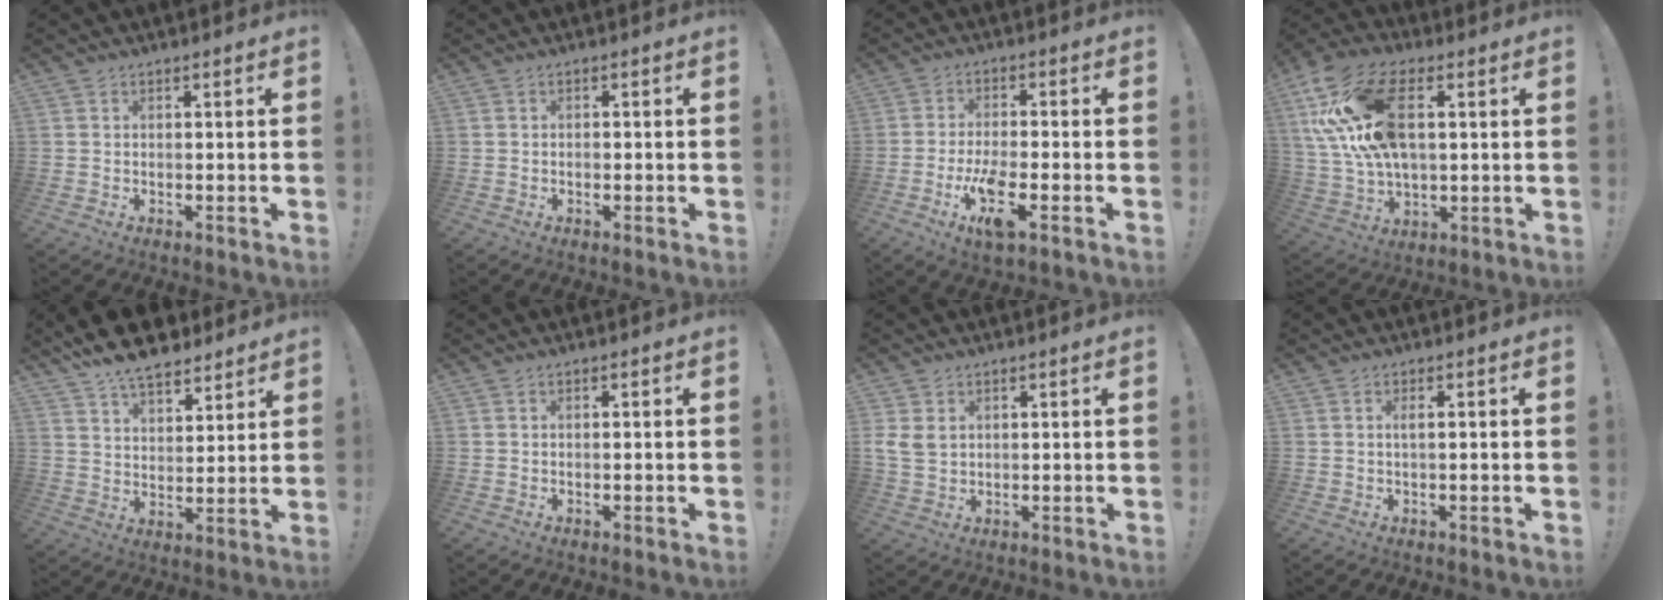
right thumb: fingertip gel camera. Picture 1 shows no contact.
{"total": 0.7, "force": [-0.6, 0.2, 0.3], "torque": [-0.004, 0.001, -0.010]}
{"total": 9.7, "force": [-4.1, 3.0, 8.2], "torque": [-0.154, 0.007, -0.071]}
{"total": 20.6, "force": [5.5, 11.6, 16.0], "torque": [-0.308, -0.001, 0.097]}
{"total": 11.5, "force": [9.2, 5.0, 4.7], "torque": [-0.079, -0.058, 0.171]}
{"total": 0.6, "force": [-0.3, -0.3, 0.4], "torque": [-0.007, 0.000, -0.005]}
{"total": 4.8, "force": [1.9, 3.7, 2.5], "torque": [-0.056, -0.002, 0.039]}
{"total": 1.7, "force": [0.0, -0.2, 1.6], "torque": [-0.023, -0.001, -0.004]}